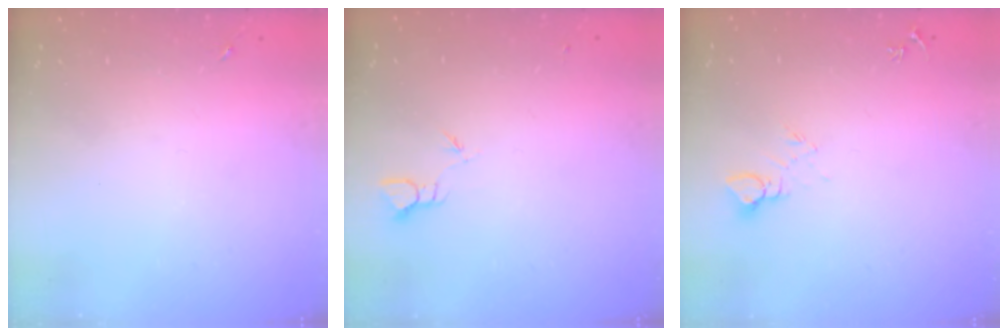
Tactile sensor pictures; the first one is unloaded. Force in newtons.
{"total": 2.0, "press": 2.0, "slide": 0.1}
{"total": 6.0, "press": 6.0, "slide": 0.5}